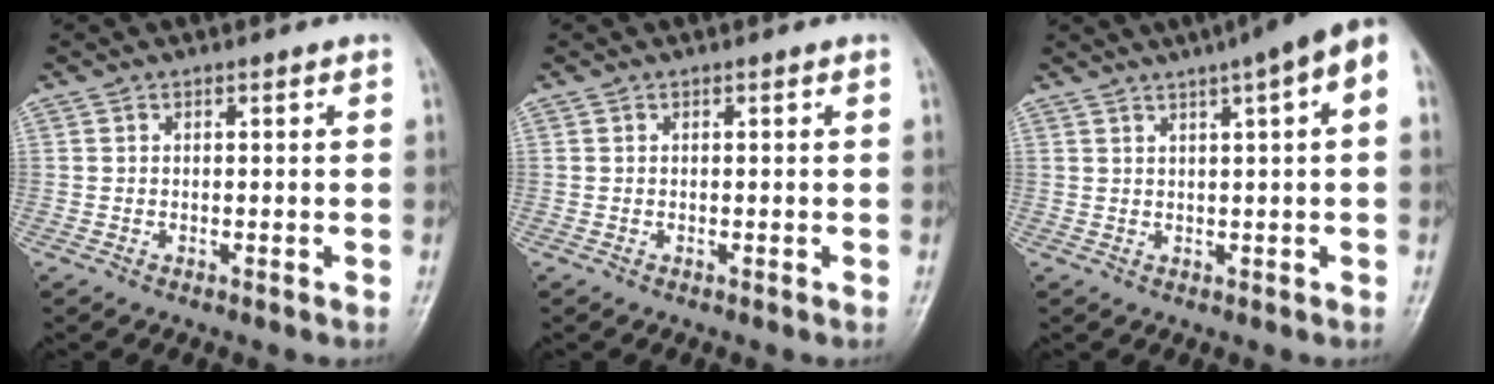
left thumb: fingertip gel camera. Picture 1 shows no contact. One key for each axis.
{"total": 0.0}
{"total": 10.1, "fx": 4.7, "fy": 1.6, "fz": 8.8, "tx": -0.116, "ty": 0.030, "tz": 0.058}